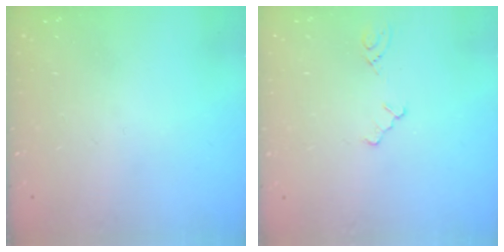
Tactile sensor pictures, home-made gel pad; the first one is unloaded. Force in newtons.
{"total": 1.5, "press": 1.5, "slide": 0.3}